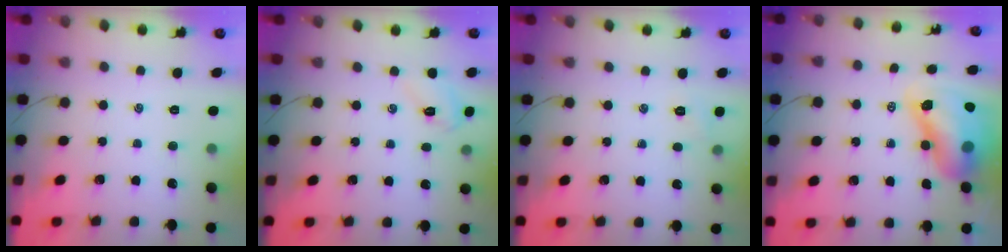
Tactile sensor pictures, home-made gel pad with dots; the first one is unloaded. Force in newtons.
{"total": 4.8, "press": 4.6, "slide": 1.2}
{"total": 3.5, "press": 3.3, "slide": 1.2}
{"total": 14.3, "press": 13.7, "slide": 4.0}